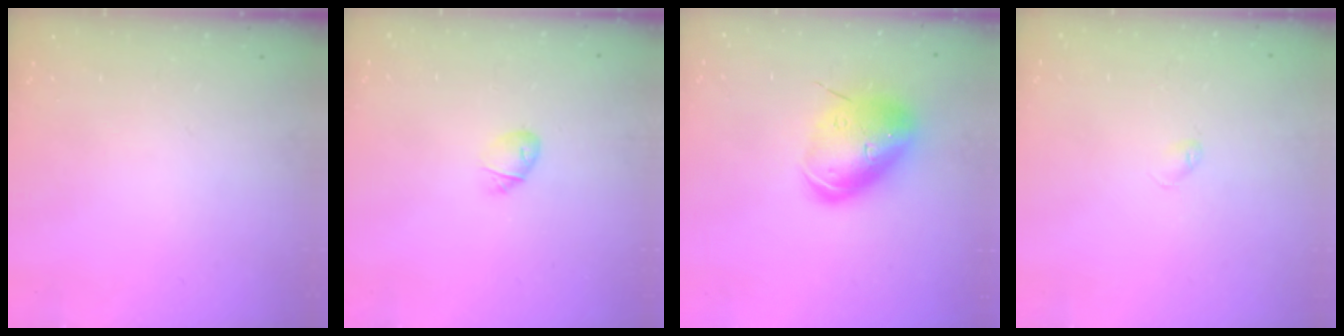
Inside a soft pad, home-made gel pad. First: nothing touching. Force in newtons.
{"total": 5.2, "press": 5.0, "slide": 1.3}
{"total": 14.1, "press": 13.9, "slide": 2.5}
{"total": 2.4, "press": 2.4, "slide": 0.4}